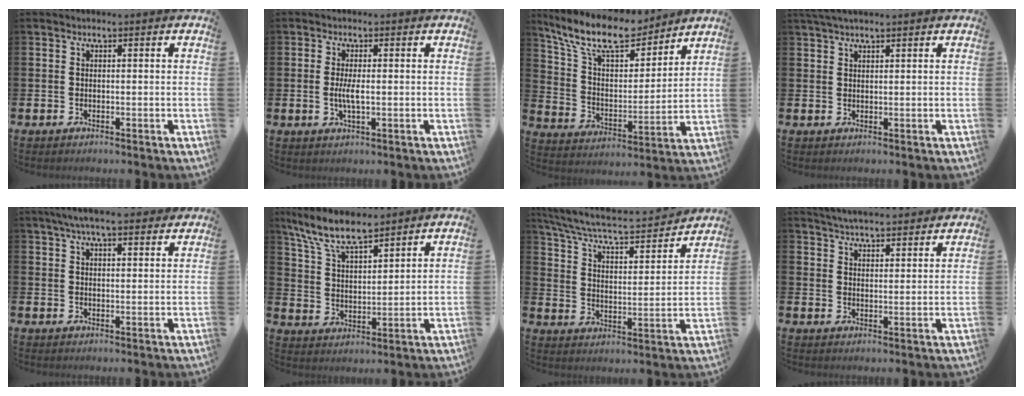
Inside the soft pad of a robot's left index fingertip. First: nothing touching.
{"total": 2.6, "force": [-0.2, 0.8, 2.5], "torque": [-0.046, -0.002, -0.004]}
{"total": 11.9, "force": [10.3, 3.5, 4.8], "torque": [-0.127, -0.060, 0.183]}
{"total": 2.5, "force": [2.1, 0.4, 1.2], "torque": [-0.034, 0.006, 0.040]}
{"total": 5.4, "force": [4.8, 0.8, 2.3], "torque": [-0.057, -0.008, 0.087]}
{"total": 8.8, "force": [7.7, 2.0, 3.9], "torque": [-0.109, -0.029, 0.139]}
{"total": 7.1, "force": [6.5, 1.4, 2.6], "torque": [-0.087, -0.047, 0.105]}
{"total": 4.8, "force": [4.8, 0.4, 0.3], "torque": [-0.020, -0.025, 0.087]}